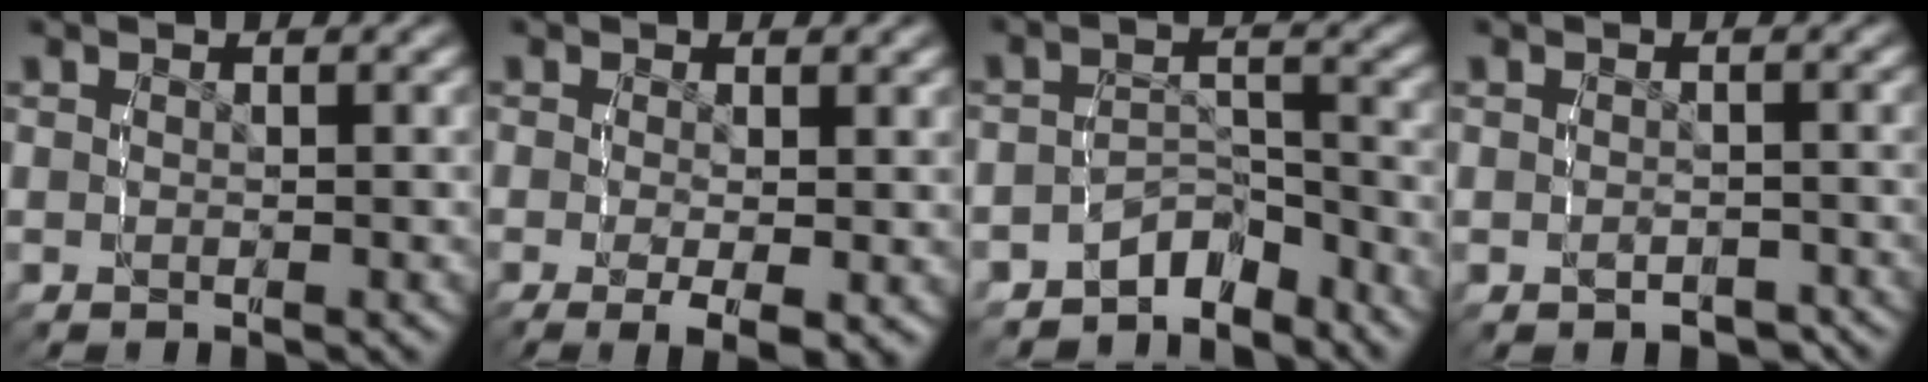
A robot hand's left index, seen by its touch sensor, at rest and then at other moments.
{"total": 3.7, "force": [-1.8, 1.0, 3.1], "torque": [-0.047, -0.023, -0.015]}
{"total": 6.8, "force": [-5.5, 3.5, 1.8], "torque": [-0.023, -0.015, -0.090]}
{"total": 1.7, "force": [-1.5, 0.6, 0.2], "torque": [-0.002, -0.004, -0.020]}